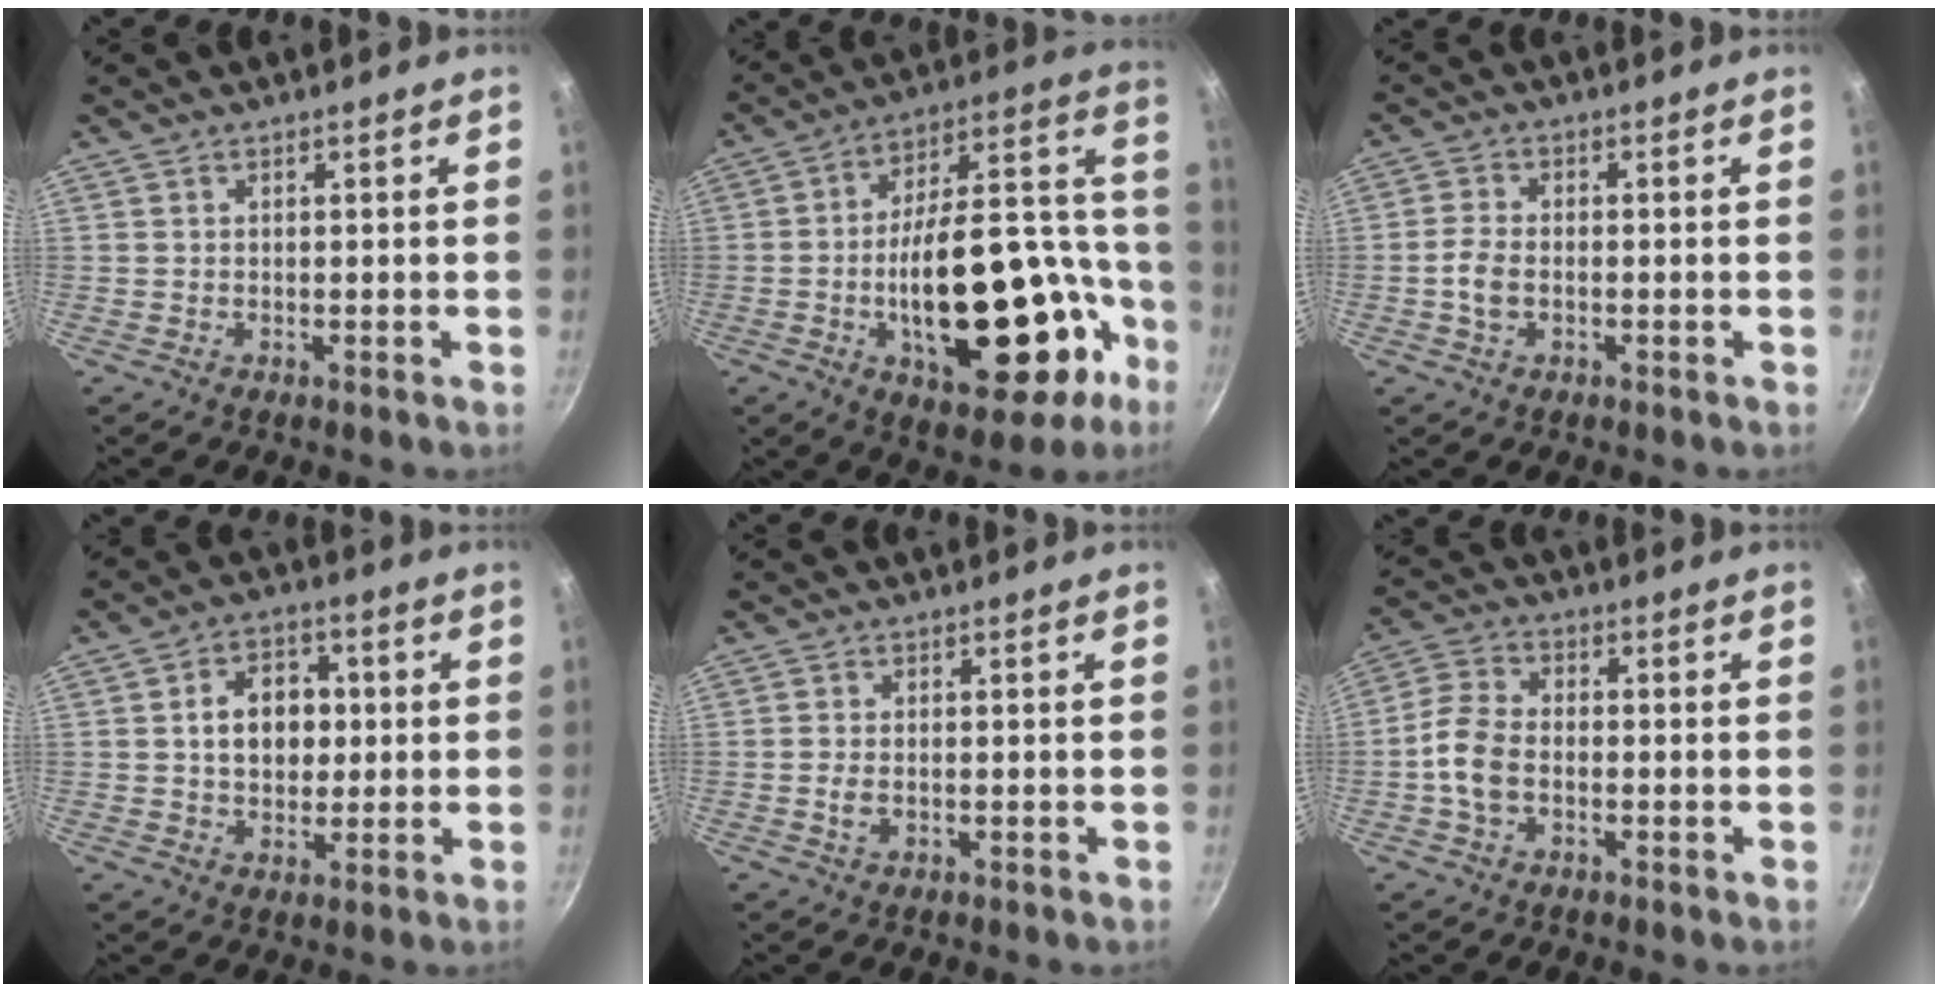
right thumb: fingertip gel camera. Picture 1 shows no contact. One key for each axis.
{"total": 30.5, "fx": -9.7, "fy": 14.8, "fz": 24.8, "tx": -0.323, "ty": 0.074, "tz": -0.127}
{"total": 4.3, "fx": -1.0, "fy": 2.7, "fz": 3.2, "tx": -0.069, "ty": 0.013, "tz": -0.026}
{"total": 9.6, "fx": 0.9, "fy": 7.2, "fz": 6.2, "tx": -0.063, "ty": 0.013, "tz": 0.010}
{"total": 2.4, "fx": -0.6, "fy": 1.4, "fz": 1.8, "tx": -0.035, "ty": 0.005, "tz": -0.011}
{"total": 7.6, "fx": -1.8, "fy": 4.9, "fz": 5.5, "tx": -0.108, "ty": 0.028, "tz": -0.046}